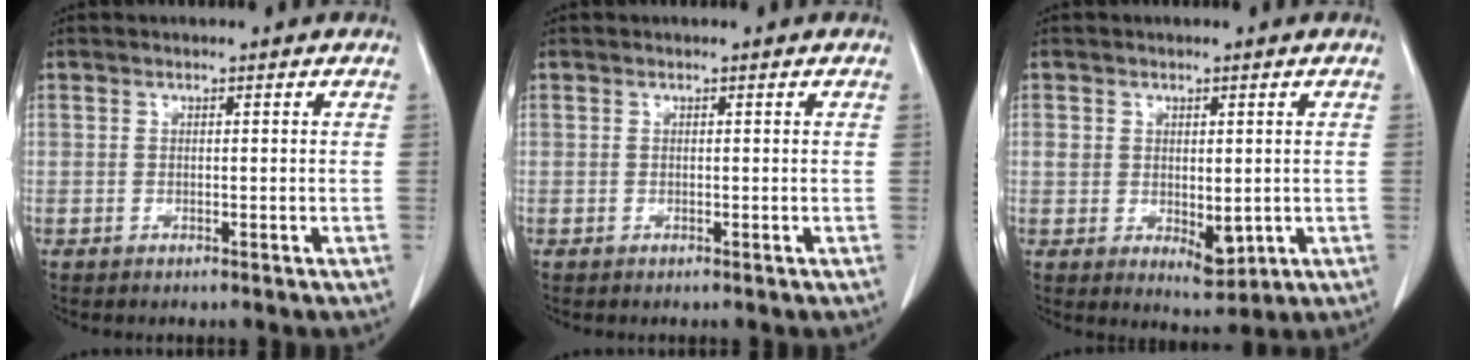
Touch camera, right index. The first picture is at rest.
{"total": 0.0}
{"total": 5.5, "force": [-0.5, 3.2, 4.4], "torque": [-0.061, -0.007, 0.007]}